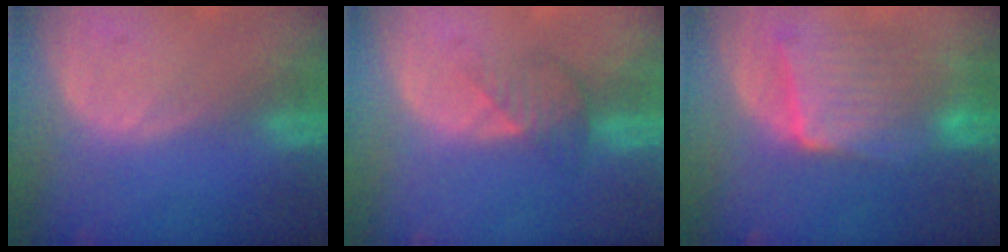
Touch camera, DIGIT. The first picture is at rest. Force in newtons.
{"total": 3.3, "press": 3.3, "slide": 0.2}
{"total": 9.1, "press": 8.6, "slide": 2.7}